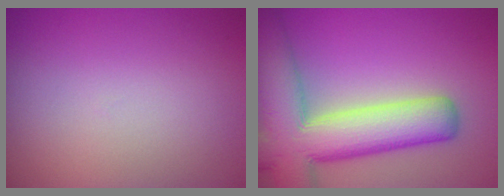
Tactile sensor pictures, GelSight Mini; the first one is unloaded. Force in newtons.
{"total": 11.2, "press": 11.2, "slide": 0.8}